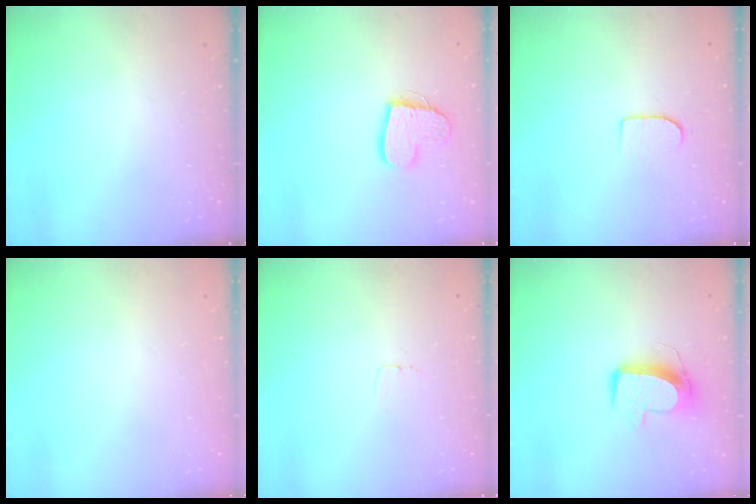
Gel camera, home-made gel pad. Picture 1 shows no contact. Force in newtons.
{"total": 11.8, "press": 11.7, "slide": 1.2}
{"total": 6.0, "press": 5.9, "slide": 0.6}
{"total": 0.0}
{"total": 2.6, "press": 2.6, "slide": 0.1}
{"total": 11.0, "press": 10.9, "slide": 0.7}